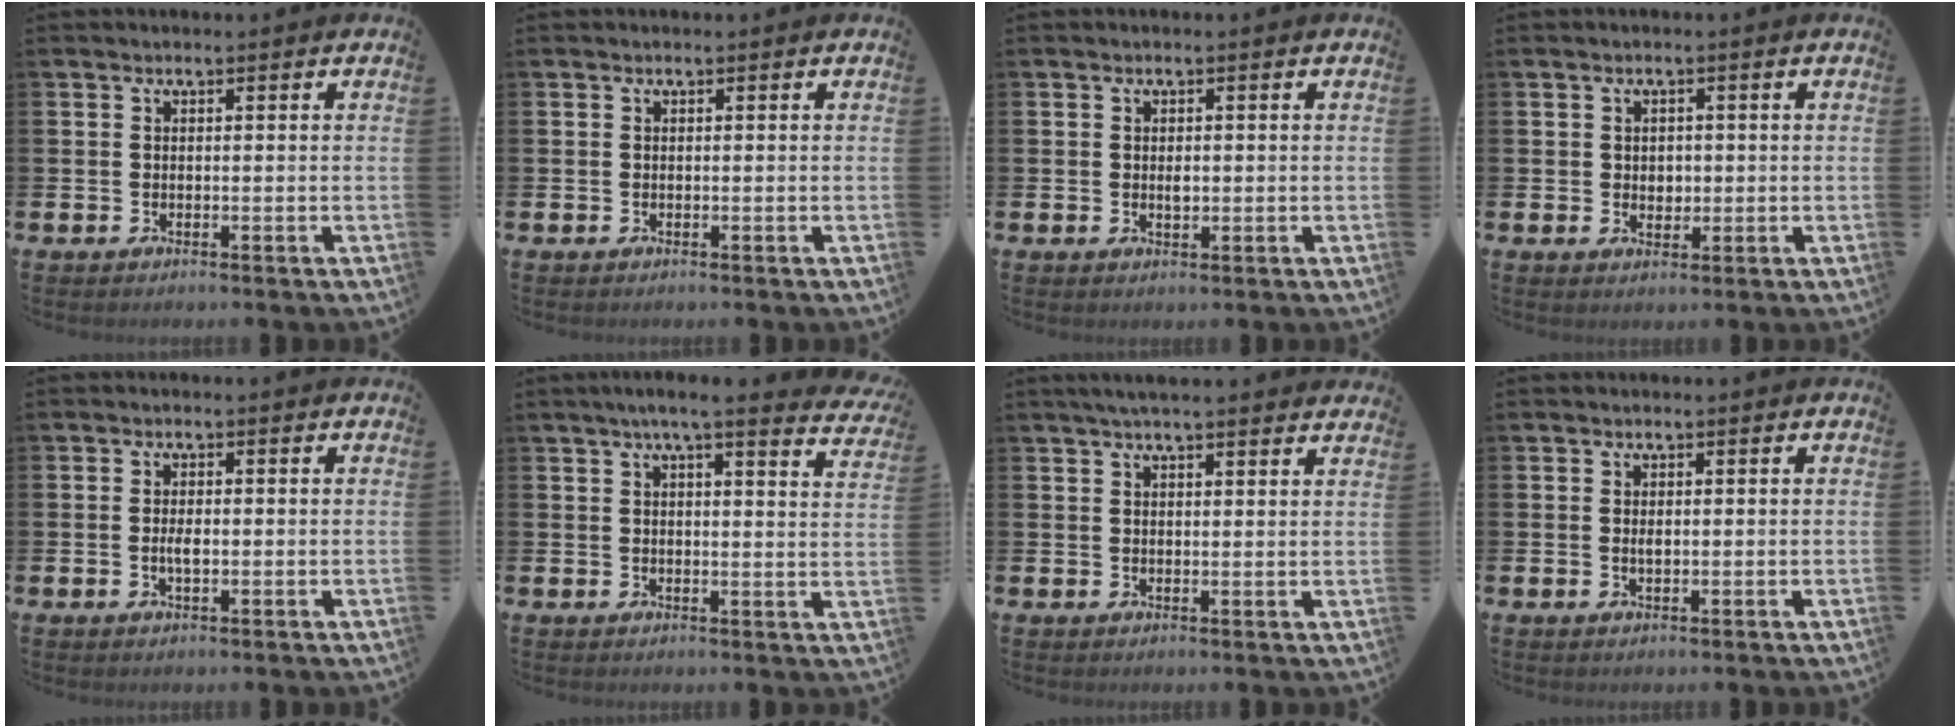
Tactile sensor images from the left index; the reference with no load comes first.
{"total": 0.0}
{"total": 1.1, "force": [0.2, 0.6, 0.9], "torque": [-0.004, -0.001, -0.001]}
{"total": 1.7, "force": [0.5, 1.5, 0.6], "torque": [0.007, 0.002, 0.003]}
{"total": 1.8, "force": [-0.2, 0.7, 1.6], "torque": [-0.024, -0.001, -0.006]}
{"total": 4.8, "force": [4.2, 0.0, 2.2], "torque": [-0.033, -0.023, 0.067]}
{"total": 3.1, "force": [3.0, 0.0, 1.0], "torque": [-0.019, -0.008, 0.052]}
{"total": 0.5, "force": [0.1, 0.3, 0.4], "torque": [-0.003, -0.001, 0.001]}